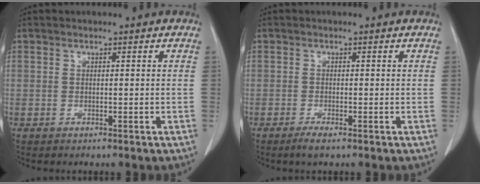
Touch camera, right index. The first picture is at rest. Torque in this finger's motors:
{"motor_torque": [0.06, -0.07, 0.01, 0.00]}